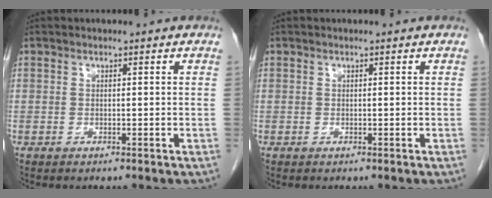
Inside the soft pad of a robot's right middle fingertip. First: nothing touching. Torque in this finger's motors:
{"motor_torque": [0.00, 0.00, 0.00, 0.00]}